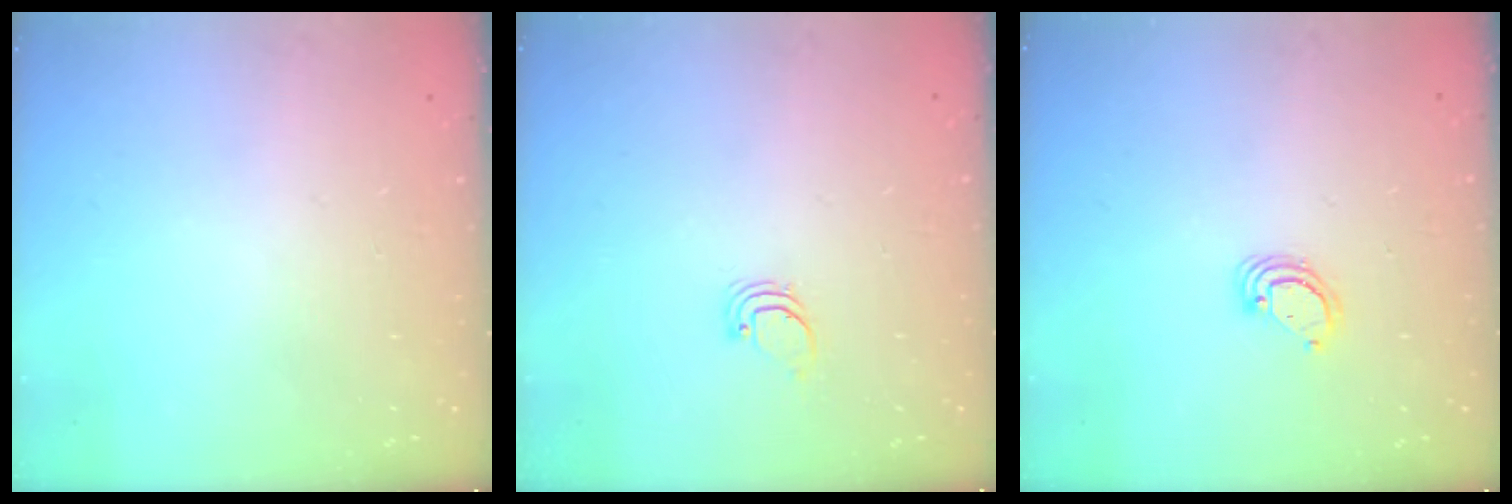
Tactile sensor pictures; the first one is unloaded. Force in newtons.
{"total": 0.9, "press": 0.9, "slide": 0.0}
{"total": 3.9, "press": 3.9, "slide": 0.3}